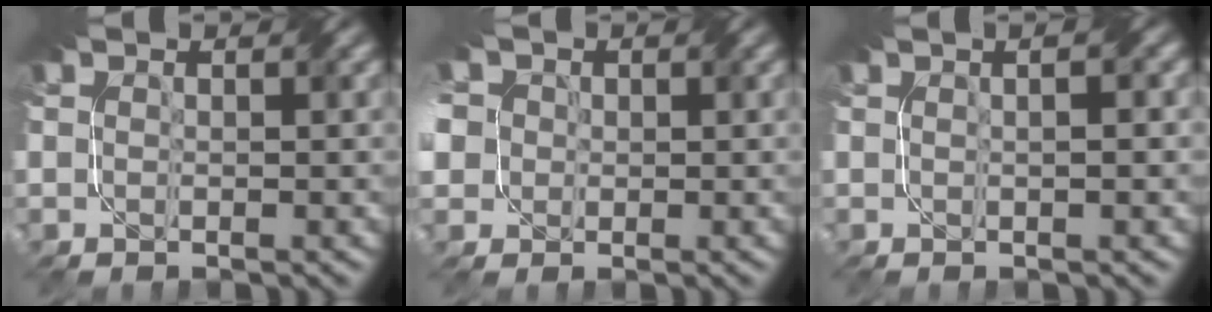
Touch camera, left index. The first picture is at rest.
{"total": 7.4, "force": [1.4, 6.2, 3.8], "torque": [-0.091, 0.031, -0.004]}
{"total": 3.8, "force": [1.0, 1.7, 3.2], "torque": [-0.022, 0.016, -0.008]}